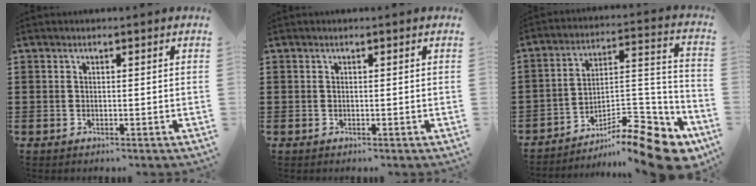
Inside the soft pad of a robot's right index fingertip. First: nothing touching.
{"total": 0.0}
{"total": 13.5, "force": [-10.0, 3.6, 8.4], "torque": [-0.108, 0.033, -0.178]}